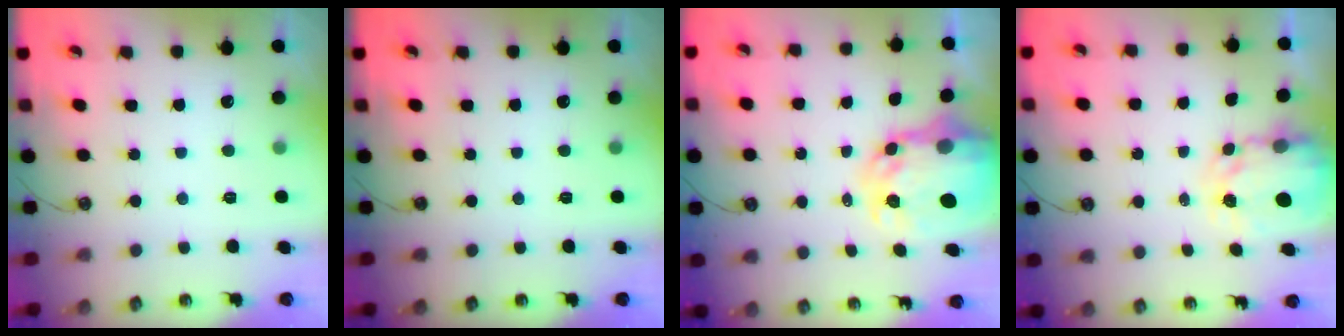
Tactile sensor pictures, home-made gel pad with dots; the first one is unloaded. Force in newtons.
{"total": 0.0}
{"total": 9.7, "press": 9.6, "slide": 0.9}
{"total": 3.9, "press": 3.9, "slide": 0.3}